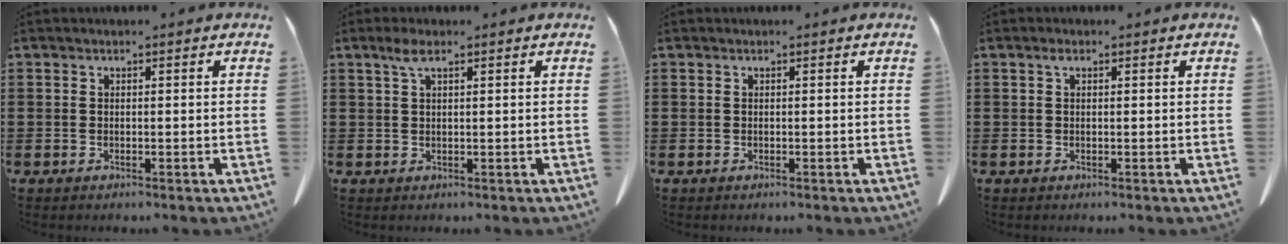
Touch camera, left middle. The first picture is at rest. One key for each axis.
{"total": 2.5, "fx": 1.3, "fy": 0.7, "fz": 2.1, "tx": -0.044, "ty": 0.006, "tz": 0.021}
{"total": 0.0}
{"total": 1.1, "fx": 0.3, "fy": 0.5, "fz": 0.9, "tx": -0.019, "ty": 0.004, "tz": 0.005}